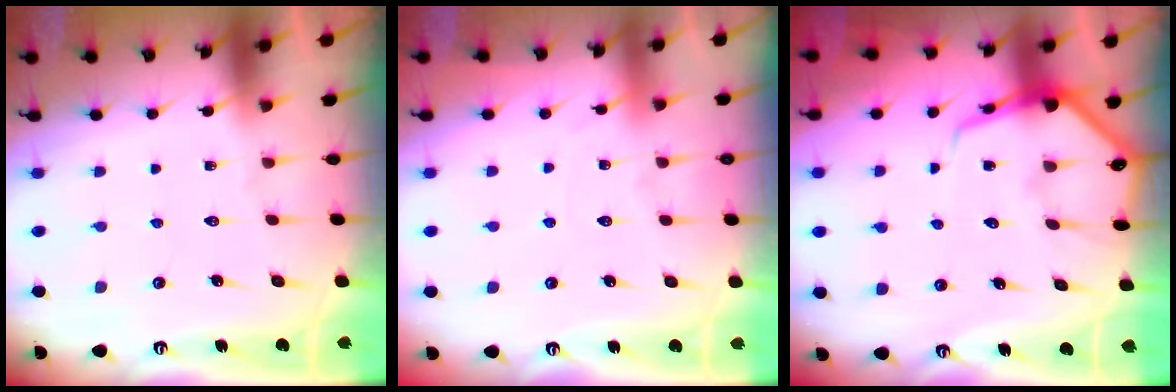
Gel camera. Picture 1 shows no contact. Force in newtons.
{"total": 4.0, "press": 4.0, "slide": 0.5}
{"total": 6.6, "press": 6.5, "slide": 0.7}